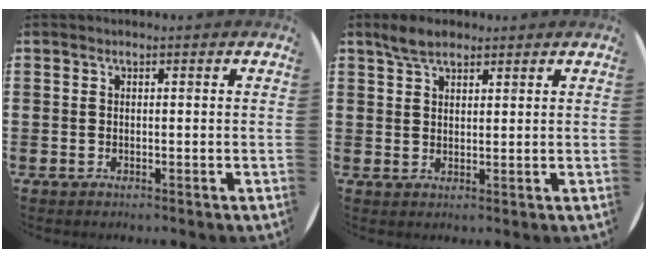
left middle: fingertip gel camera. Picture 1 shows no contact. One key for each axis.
{"total": 3.5, "fx": 2.9, "fy": 1.4, "fz": 1.4, "tx": -0.023, "ty": 0.003, "tz": 0.053}